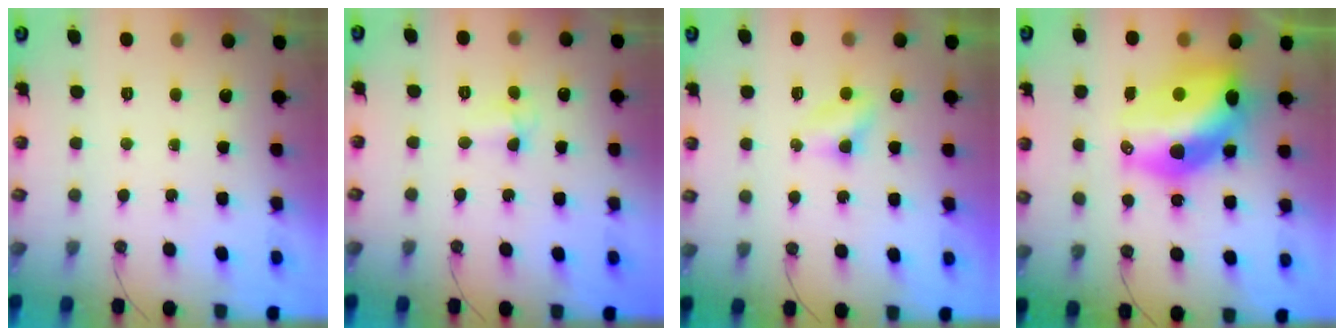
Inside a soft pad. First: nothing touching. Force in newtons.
{"total": 3.6, "press": 3.5, "slide": 0.7}
{"total": 3.7, "press": 3.7, "slide": 0.6}
{"total": 16.3, "press": 16.3, "slide": 1.6}